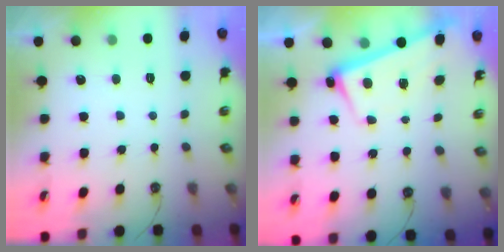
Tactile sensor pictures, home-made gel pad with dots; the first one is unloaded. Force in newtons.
{"total": 2.6, "press": 2.4, "slide": 0.9}